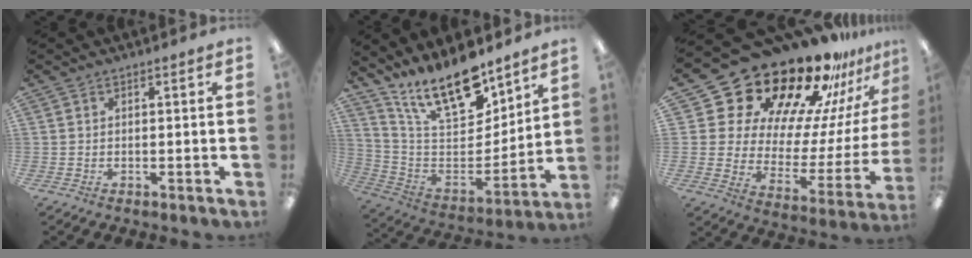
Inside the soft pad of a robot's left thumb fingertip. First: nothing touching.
{"total": 18.7, "force": [14.5, 7.1, 9.3], "torque": [-0.176, -0.097, 0.260]}
{"total": 25.9, "force": [20.9, 11.3, 10.3], "torque": [-0.167, -0.167, 0.376]}